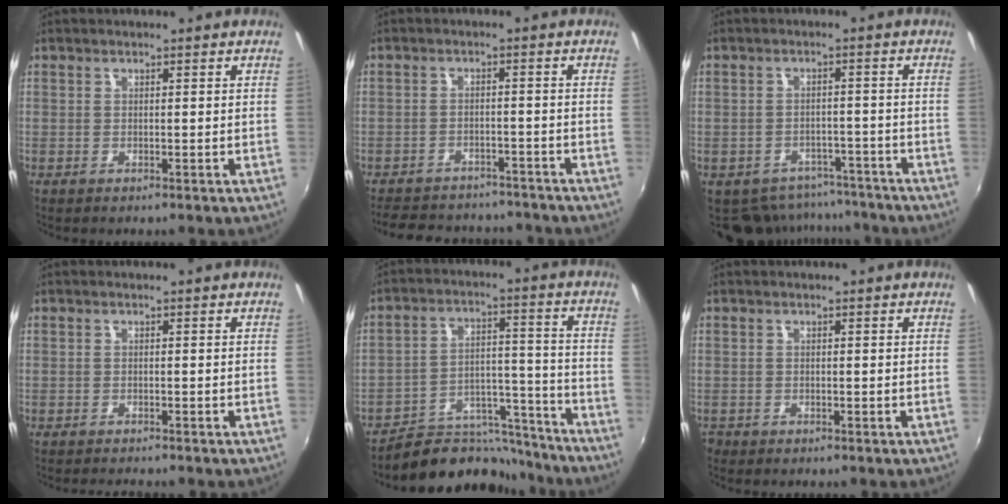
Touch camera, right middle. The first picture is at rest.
{"total": 15.4, "force": [-13.4, 5.5, 5.2], "torque": [-0.122, 0.011, -0.180]}
{"total": 10.2, "force": [-8.4, 5.4, 2.1], "torque": [-0.053, 0.009, -0.100]}
{"total": 2.4, "force": [-2.3, 0.2, 0.7], "torque": [-0.021, -0.015, -0.039]}
{"total": 14.5, "force": [-13.3, 5.2, 2.8], "torque": [-0.042, 0.048, -0.192]}
{"total": 1.2, "force": [-0.9, 0.7, 0.1], "torque": [-0.007, -0.003, -0.018]}